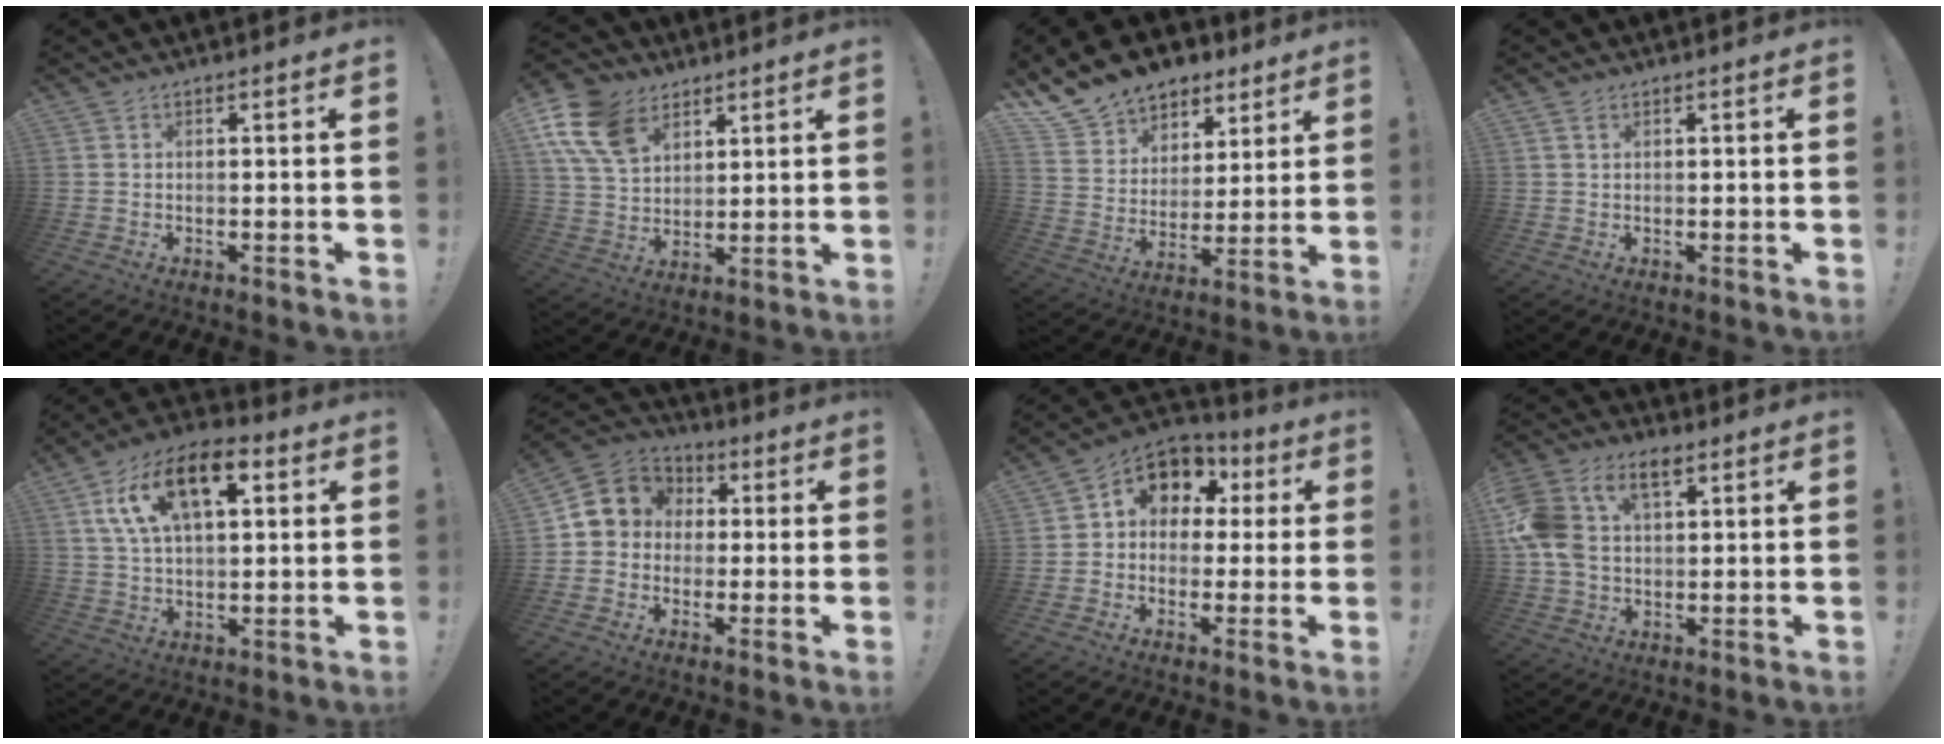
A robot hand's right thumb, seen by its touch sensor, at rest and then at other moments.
{"total": 15.4, "force": [8.3, 10.4, 7.8], "torque": [-0.154, -0.032, 0.163]}
{"total": 14.3, "force": [11.1, 8.5, 2.9], "torque": [-0.060, -0.086, 0.216]}
{"total": 1.4, "force": [0.8, 0.8, 0.9], "torque": [-0.015, 0.000, 0.014]}
{"total": 16.9, "force": [7.0, 8.8, 12.6], "torque": [-0.225, -0.010, 0.120]}
{"total": 9.0, "force": [1.2, 8.3, 3.3], "torque": [-0.041, 0.004, 0.029]}
{"total": 10.4, "force": [3.7, 8.2, 5.2], "torque": [-0.074, -0.016, 0.072]}
{"total": 14.7, "force": [5.0, 9.6, 9.9], "torque": [-0.202, -0.009, 0.095]}